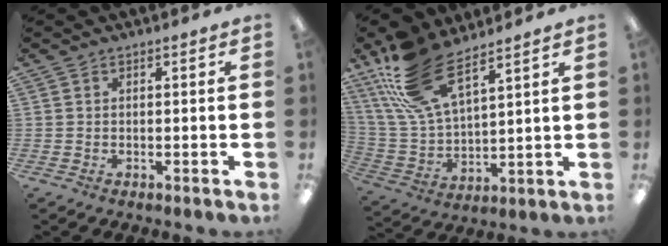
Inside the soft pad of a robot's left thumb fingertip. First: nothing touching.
{"total": 18.9, "force": [12.1, 7.9, 12.1], "torque": [-0.276, -0.041, 0.219]}